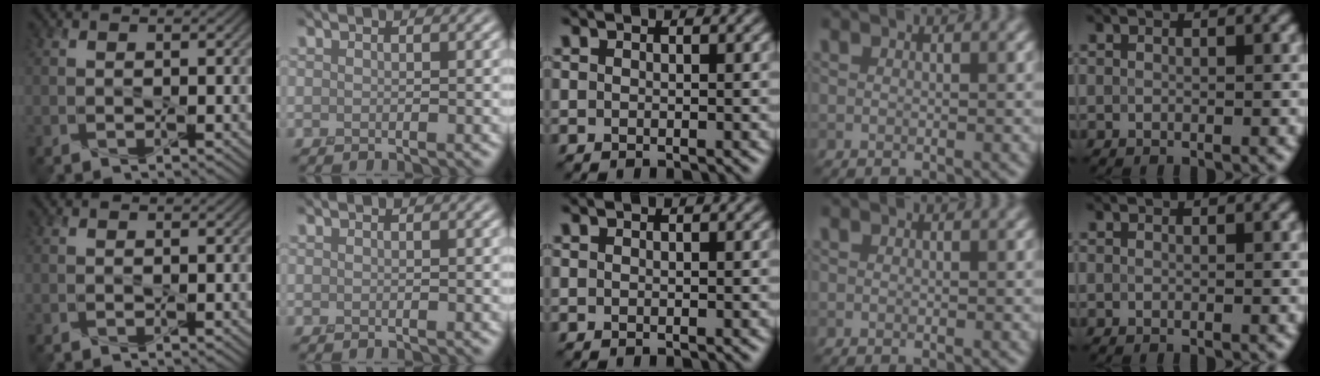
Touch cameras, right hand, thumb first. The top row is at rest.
{}